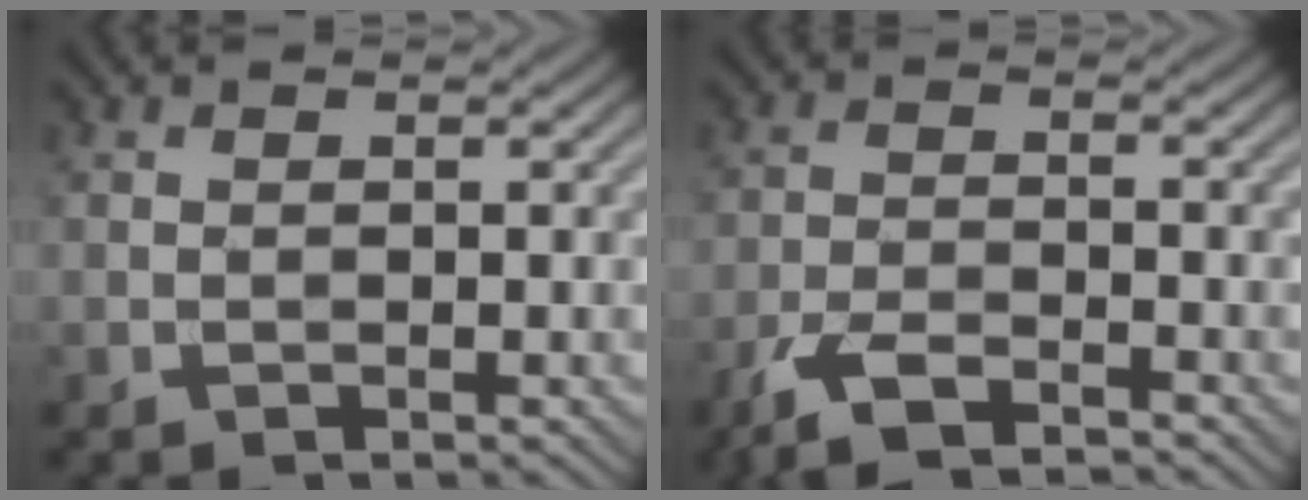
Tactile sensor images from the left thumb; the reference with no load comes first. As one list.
[{"total": 5.5, "force": [-4.1, 1.6, 3.4], "torque": [-0.072, -0.006, -0.083]}]